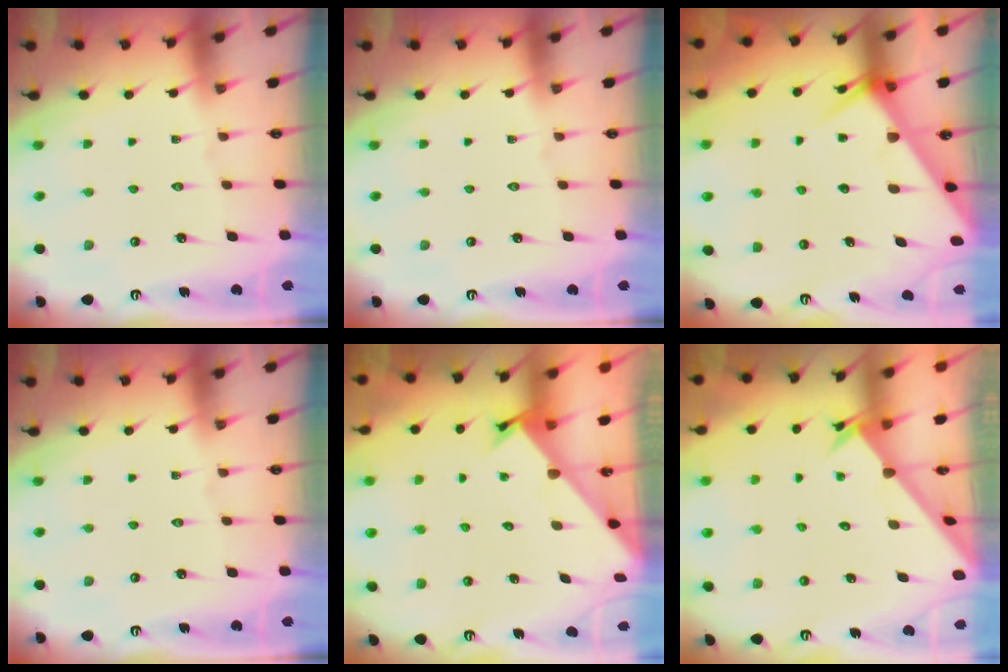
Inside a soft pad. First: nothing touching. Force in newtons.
{"total": 0.0}
{"total": 5.3, "press": 5.3, "slide": 0.5}
{"total": 0.0}
{"total": 2.3, "press": 2.3, "slide": 0.2}
{"total": 2.2, "press": 2.2, "slide": 0.2}